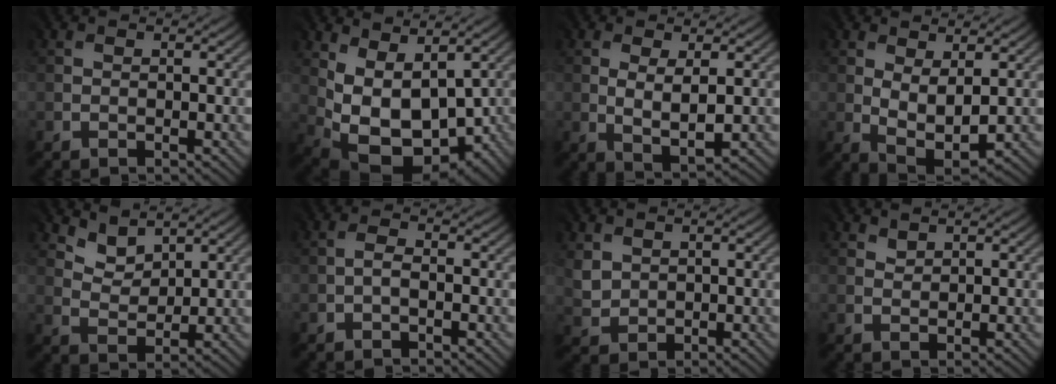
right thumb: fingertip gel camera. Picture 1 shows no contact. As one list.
[{"total": 10.7, "force": [0.8, 6.6, 8.4], "torque": [-0.172, -0.030, 0.031]}, {"total": 3.9, "force": [0.4, 1.6, 3.5], "torque": [-0.076, -0.008, 0.015]}, {"total": 5.3, "force": [0.9, 2.8, 4.4], "torque": [-0.096, -0.009, 0.025]}, {"total": 3.4, "force": [3.1, 1.3, 0.7], "torque": [-0.021, -0.007, 0.065]}, {"total": 1.1, "force": [-0.7, 0.3, 0.7], "torque": [-0.015, 0.001, -0.014]}, {"total": 2.8, "force": [1.4, 2.2, 0.9], "torque": [-0.032, -0.004, 0.031]}, {"total": 1.1, "force": [1.0, 0.1, -0.5], "torque": [0.007, -0.002, 0.024]}]